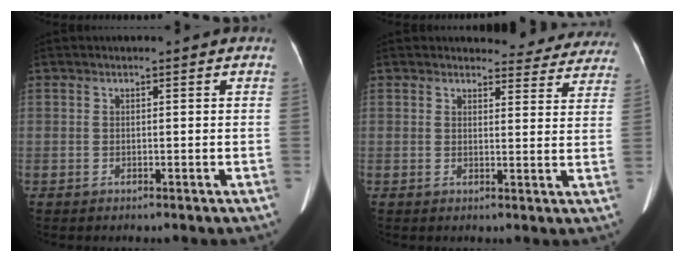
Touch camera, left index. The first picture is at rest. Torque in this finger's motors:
{"motor_torque": [0.65, -0.77, 0.00, -0.02]}